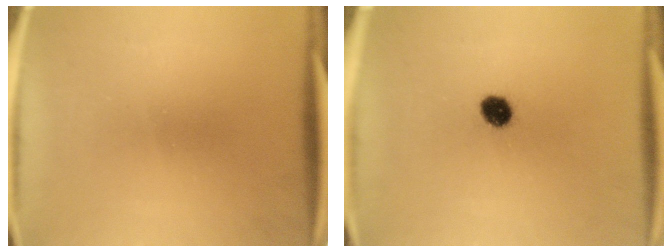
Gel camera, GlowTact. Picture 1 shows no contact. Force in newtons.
{"total": 4.8}